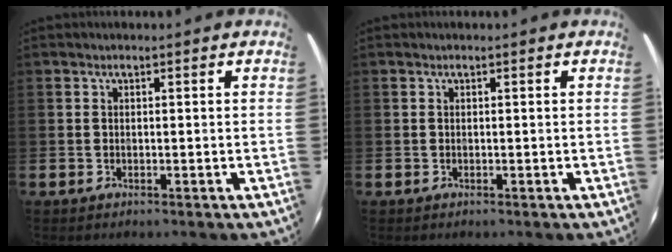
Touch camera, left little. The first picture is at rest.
{"total": 0.0}